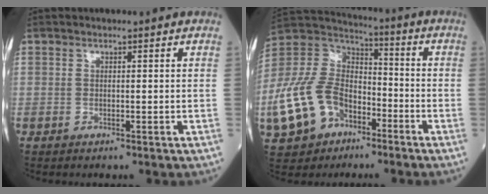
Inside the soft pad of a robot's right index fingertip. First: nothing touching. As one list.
[{"total": 15.8, "force": [-6.6, 10.4, 9.8], "torque": [-0.238, 0.016, -0.122]}]